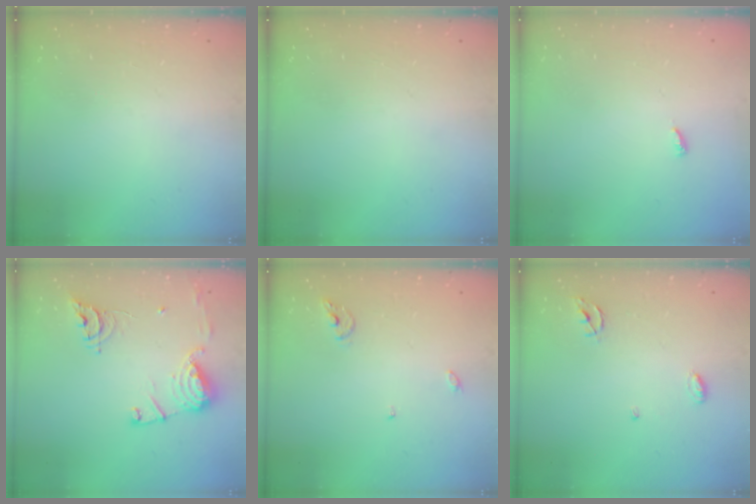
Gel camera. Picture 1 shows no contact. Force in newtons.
{"total": 0.0}
{"total": 2.5, "press": 2.5, "slide": 0.2}
{"total": 15.3, "press": 15.2, "slide": 1.4}
{"total": 4.9, "press": 4.9, "slide": 0.4}
{"total": 3.9, "press": 3.9, "slide": 0.2}